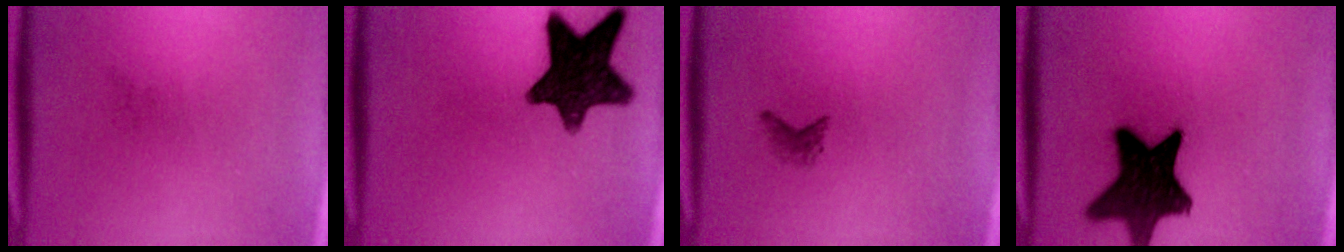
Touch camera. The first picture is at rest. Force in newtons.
{"total": 14.0}
{"total": 1.1}
{"total": 16.1}